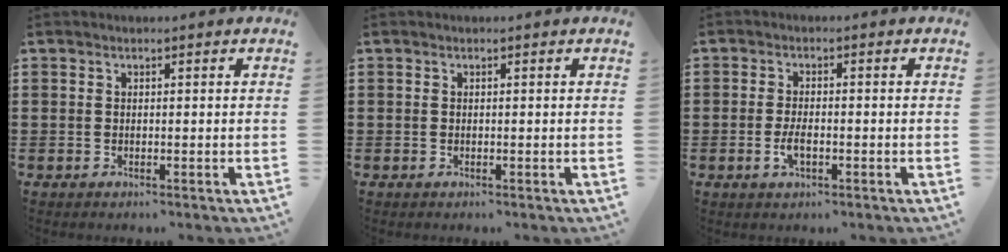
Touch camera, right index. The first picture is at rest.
{"total": 0.0}
{"total": 2.9, "force": [-0.9, 1.2, 2.4], "torque": [-0.052, -0.002, -0.018]}